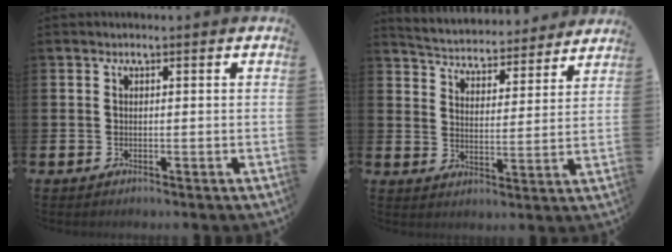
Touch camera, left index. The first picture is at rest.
{"total": 4.7, "force": [4.7, 0.9, 0.1], "torque": [-0.031, -0.042, 0.077]}